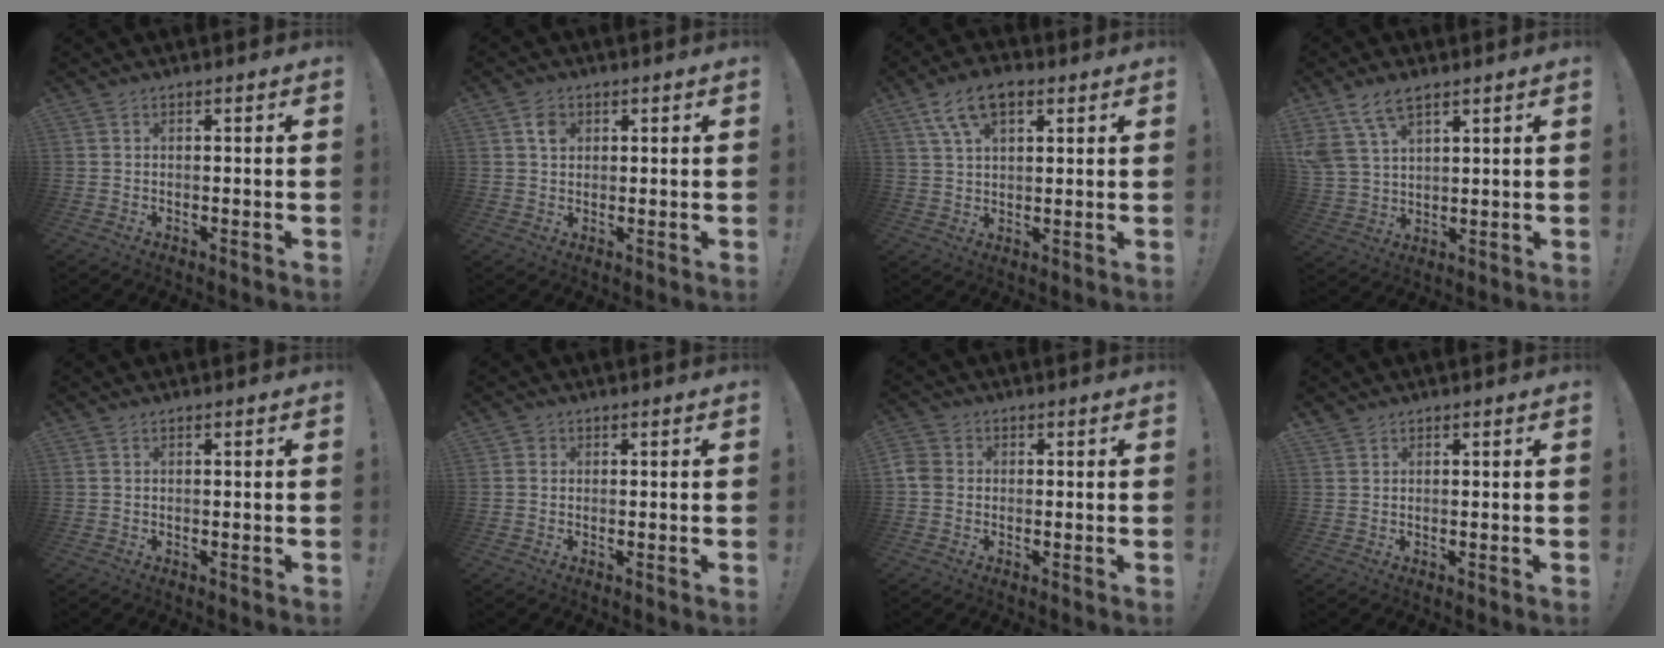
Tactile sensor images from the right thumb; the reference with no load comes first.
{"total": 4.0, "force": [1.5, 3.2, 1.8], "torque": [-0.019, -0.001, 0.024]}
{"total": 9.7, "force": [4.8, 5.0, 6.7], "torque": [-0.125, -0.002, 0.095]}
{"total": 10.2, "force": [6.6, 5.5, 5.4], "torque": [-0.111, -0.025, 0.132]}
{"total": 0.0}
{"total": 1.2, "force": [0.4, 1.1, 0.2], "torque": [-0.003, 0.002, 0.006]}
{"total": 3.6, "force": [-0.6, 3.1, 1.7], "torque": [-0.037, 0.010, -0.011]}
{"total": 1.4, "force": [1.2, 0.8, 0.0], "torque": [0.003, -0.003, 0.022]}